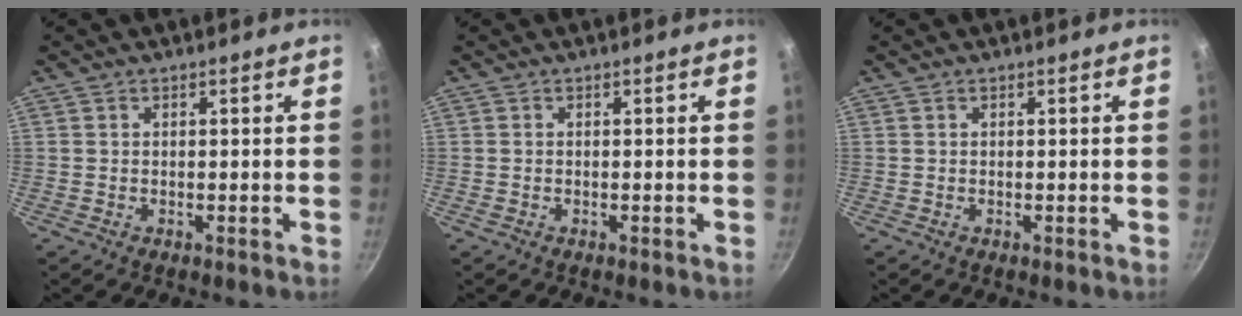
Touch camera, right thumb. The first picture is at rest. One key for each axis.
{"total": 0.0}
{"total": 0.0}